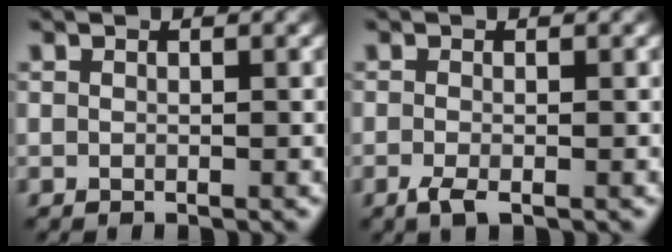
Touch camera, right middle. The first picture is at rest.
{"total": 1.6, "force": [-0.8, 0.4, 1.3], "torque": [-0.029, -0.006, -0.019]}